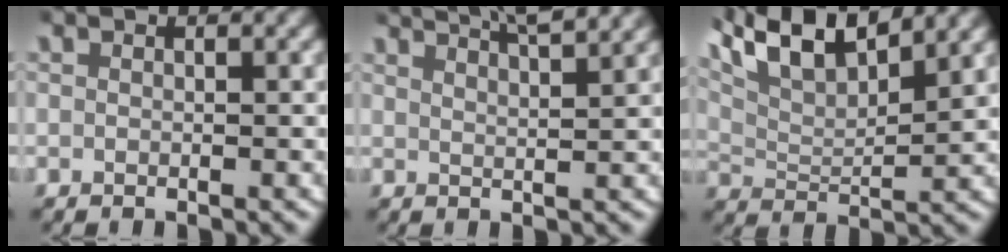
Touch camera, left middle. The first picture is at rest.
{"total": 7.2, "force": [5.9, 2.2, 3.5], "torque": [-0.051, 0.016, 0.087]}
{"total": 9.3, "force": [5.0, 5.5, 5.6], "torque": [-0.122, 0.000, 0.082]}